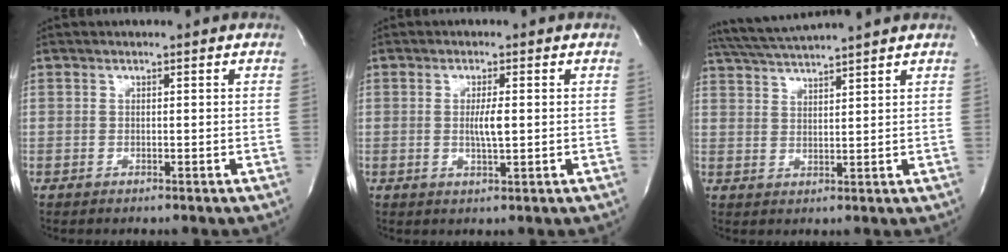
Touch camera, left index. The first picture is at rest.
{"total": 2.8, "force": [-0.3, 0.3, 2.8], "torque": [-0.053, -0.013, -0.006]}
{"total": 8.1, "force": [7.4, -1.4, 2.9], "torque": [-0.059, 0.011, 0.126]}